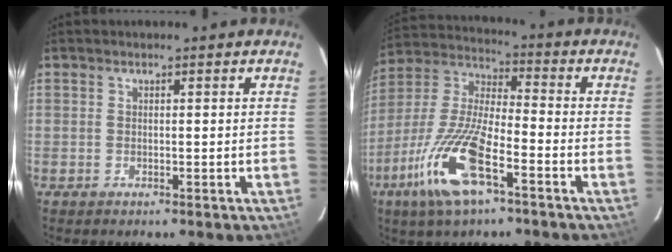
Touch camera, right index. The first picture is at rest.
{"total": 17.3, "force": [-8.8, 4.9, 14.0], "torque": [-0.305, -0.023, -0.178]}